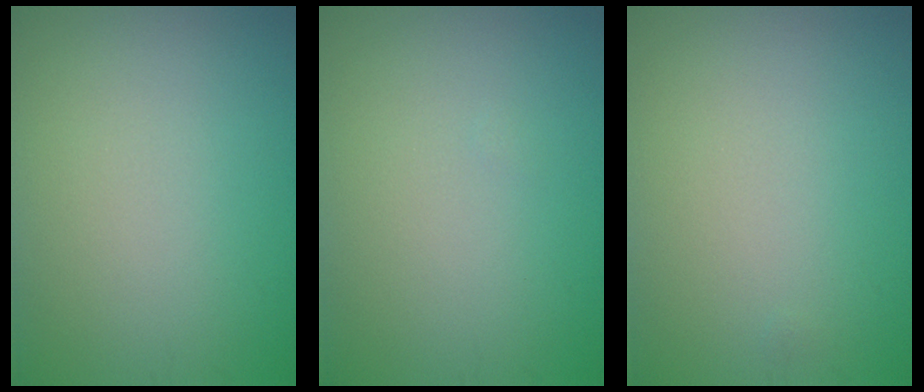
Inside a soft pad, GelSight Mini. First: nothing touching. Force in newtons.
{"total": 0.0}
{"total": 0.0}